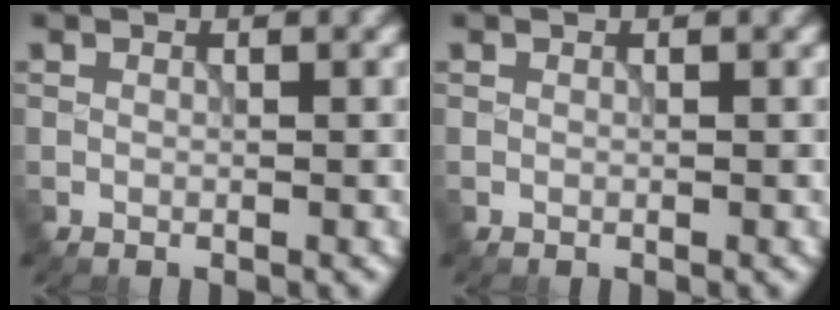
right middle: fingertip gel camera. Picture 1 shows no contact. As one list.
[{"total": 0.0}]